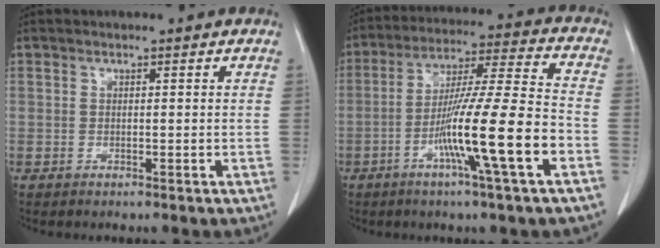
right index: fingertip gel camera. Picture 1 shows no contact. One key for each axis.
{"total": 15.6, "fx": -5.7, "fy": -0.9, "fz": 14.5, "tx": -0.260, "ty": -0.009, "tz": -0.104}